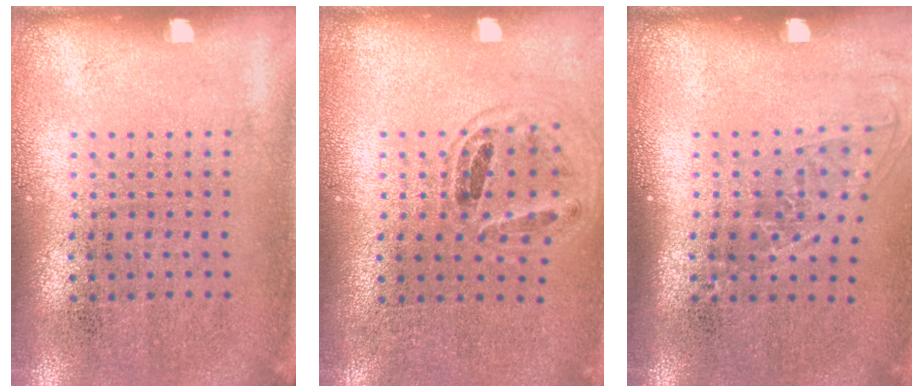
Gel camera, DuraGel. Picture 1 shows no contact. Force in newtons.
{"total": 1.0, "press": 1.0, "slide": 0.1}
{"total": 1.4, "press": 1.1, "slide": 0.9}